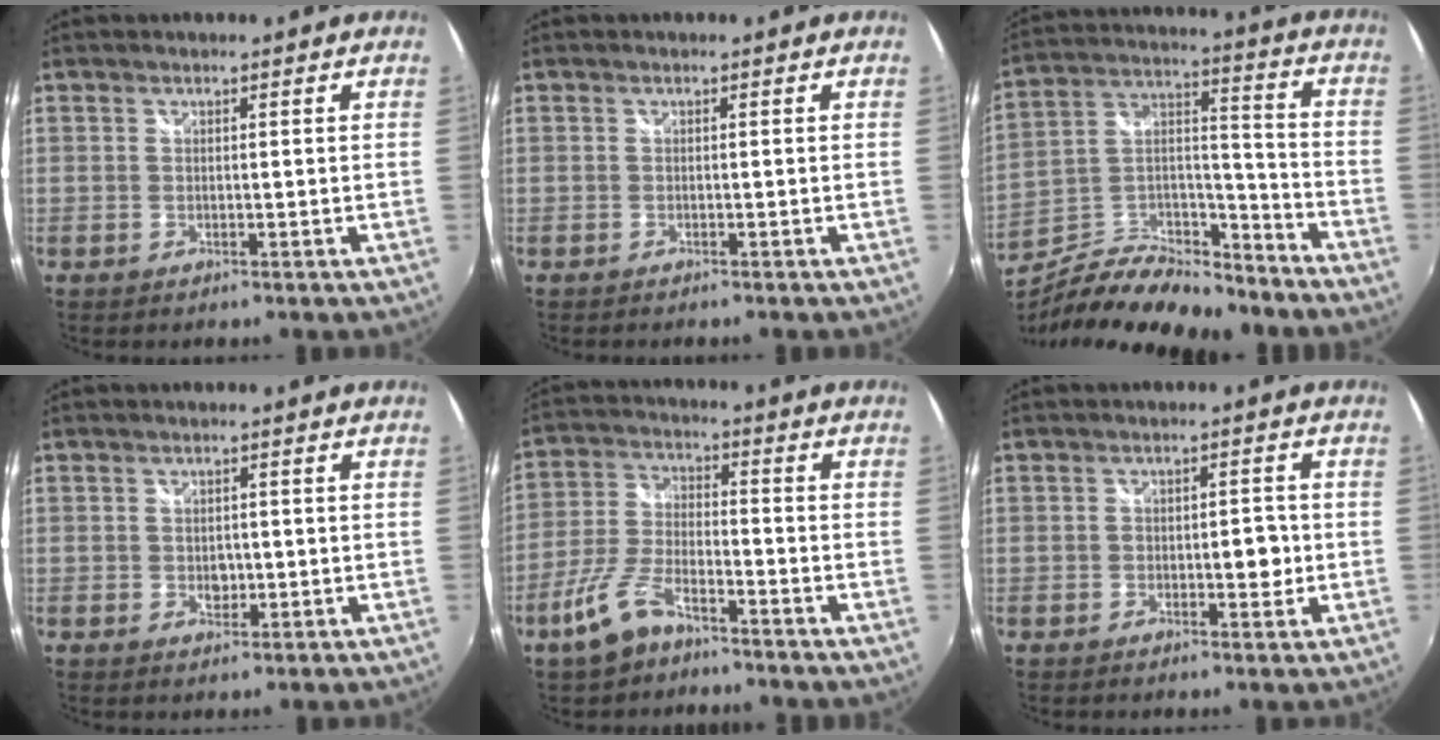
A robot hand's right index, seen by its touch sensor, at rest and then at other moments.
{"total": 0.7, "force": [-0.6, 0.3, -0.1], "torque": [-0.003, -0.005, -0.012]}
{"total": 18.0, "force": [-13.8, 6.4, 9.5], "torque": [-0.188, 0.013, -0.230]}
{"total": 2.6, "force": [-0.4, 2.1, 1.4], "torque": [-0.021, -0.001, -0.007]}
{"total": 8.7, "force": [-6.3, 3.4, 5.0], "torque": [-0.112, 0.001, -0.117]}
{"total": 3.8, "force": [-0.9, 2.4, 2.9], "torque": [-0.039, 0.002, -0.013]}